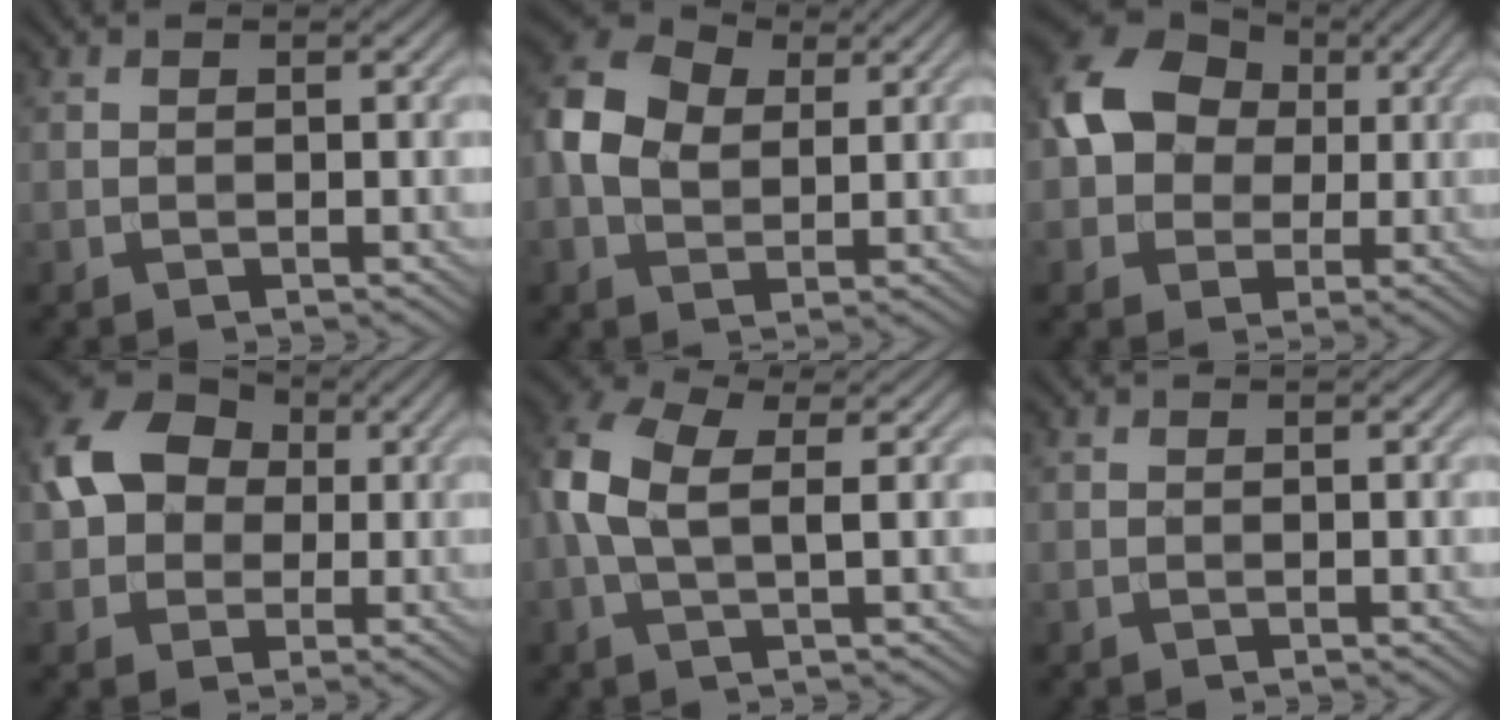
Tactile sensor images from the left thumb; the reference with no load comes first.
{"total": 7.7, "force": [1.5, 5.6, 5.1], "torque": [-0.121, 0.013, 0.023]}
{"total": 10.5, "force": [1.3, 8.5, 6.1], "torque": [-0.131, 0.013, 0.008]}
{"total": 9.5, "force": [1.1, 7.6, 5.7], "torque": [-0.123, 0.020, 0.005]}
{"total": 6.9, "force": [1.1, 3.3, 5.9], "torque": [-0.148, 0.011, 0.013]}
{"total": 0.0}